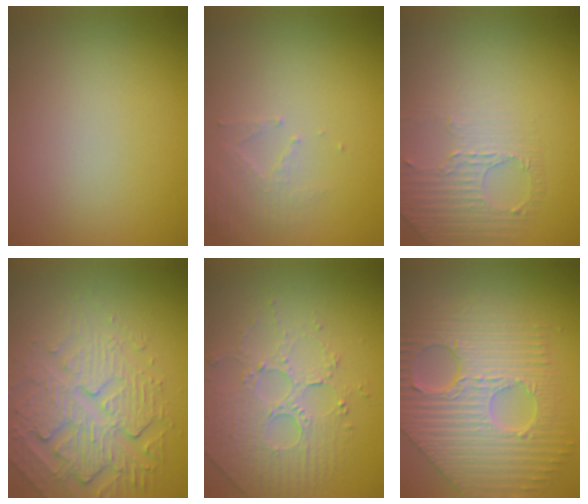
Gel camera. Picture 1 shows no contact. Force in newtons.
{"total": 2.0, "press": 1.9, "slide": 0.3}
{"total": 1.8, "press": 1.5, "slide": 1.0}
{"total": 6.0, "press": 4.8, "slide": 3.7}
{"total": 5.2, "press": 3.7, "slide": 3.6}
{"total": 10.1, "press": 7.0, "slide": 7.3}